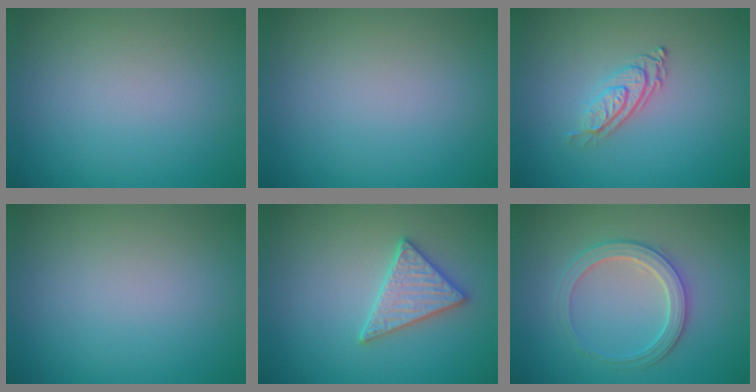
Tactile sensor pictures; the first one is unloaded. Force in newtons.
{"total": 0.0}
{"total": 3.0, "press": 2.0, "slide": 2.3}
{"total": 0.0}
{"total": 3.0, "press": 2.9, "slide": 0.7}
{"total": 2.8, "press": 2.8, "slide": 0.3}